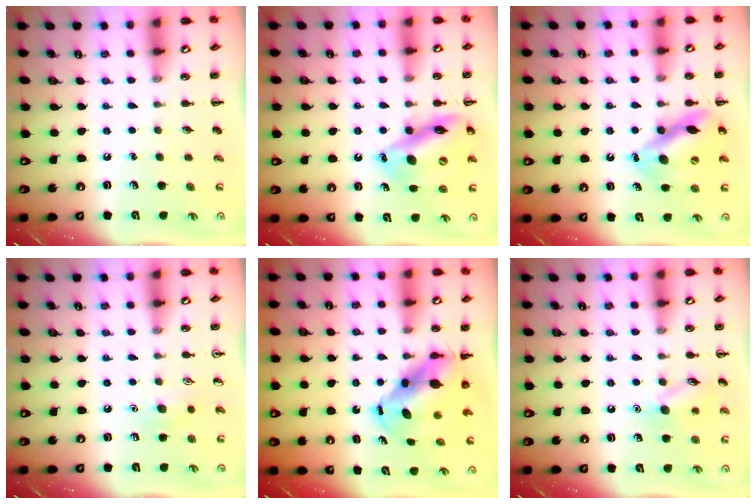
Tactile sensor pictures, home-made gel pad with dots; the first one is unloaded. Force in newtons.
{"total": 15.8, "press": 15.5, "slide": 3.1}
{"total": 13.3, "press": 12.9, "slide": 3.2}
{"total": 6.8, "press": 6.6, "slide": 1.6}
{"total": 7.6, "press": 7.3, "slide": 2.2}
{"total": 9.5, "press": 9.5, "slide": 0.9}